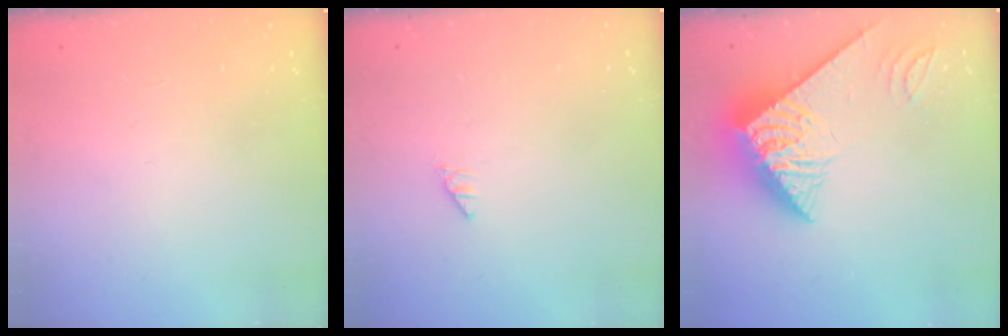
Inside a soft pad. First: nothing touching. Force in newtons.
{"total": 0.0}
{"total": 8.5, "press": 8.4, "slide": 0.9}